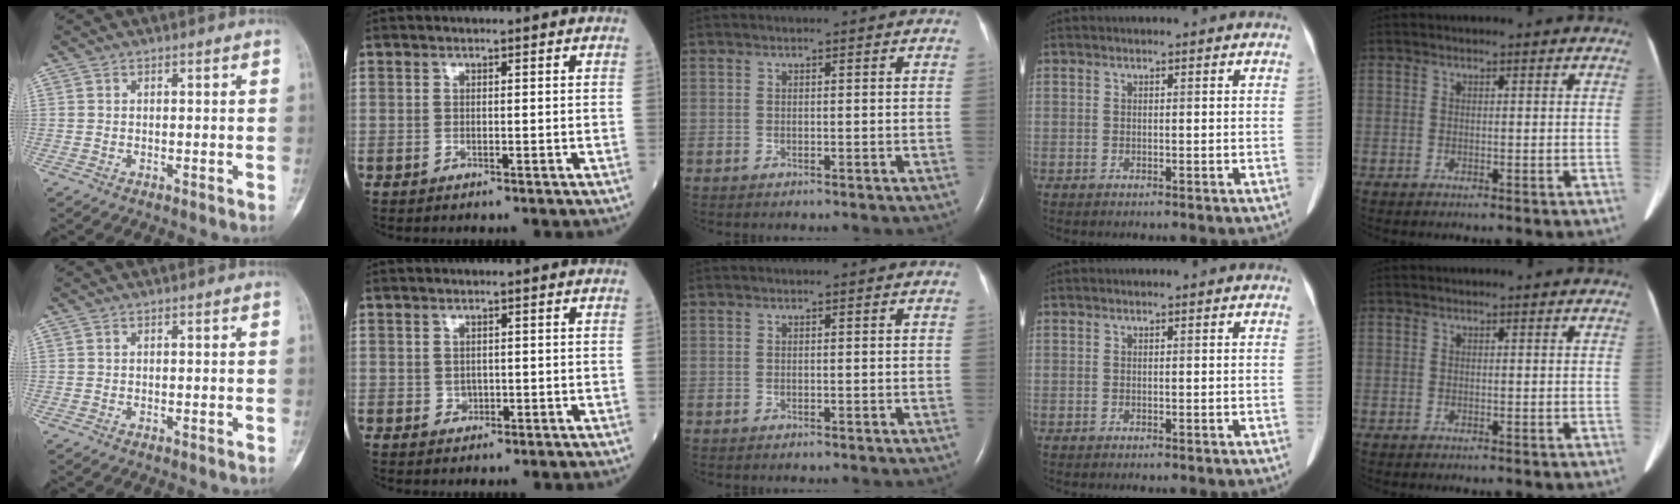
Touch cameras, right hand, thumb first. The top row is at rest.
{"index": {"total": 1.1, "force": [0.0, 1.0, 0.4], "torque": [-0.008, 0.002, 0.005]}}